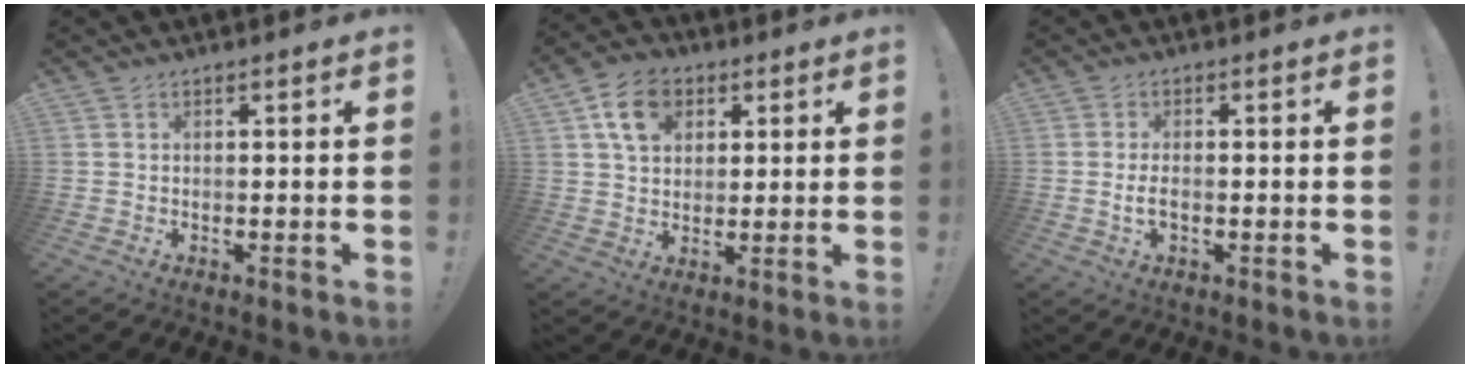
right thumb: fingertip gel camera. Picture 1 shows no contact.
{"total": 11.2, "force": [4.6, 8.5, 5.6], "torque": [-0.082, -0.004, 0.090]}
{"total": 2.8, "force": [-0.7, 1.1, 2.5], "torque": [-0.050, 0.003, -0.014]}